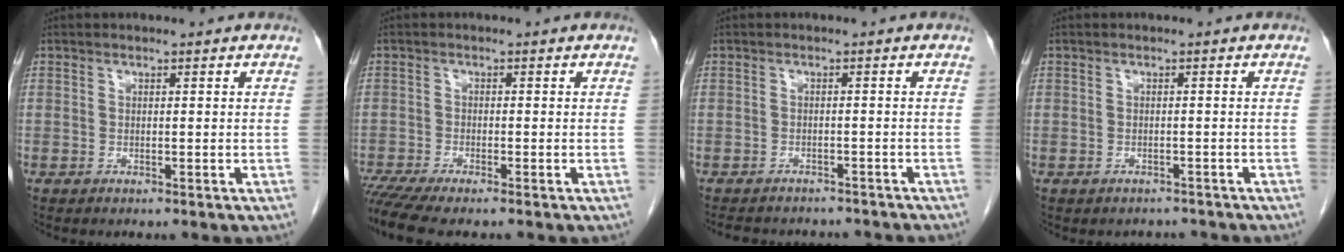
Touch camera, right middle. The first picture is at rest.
{"total": 5.7, "force": [-4.8, 0.1, 3.1], "torque": [-0.052, -0.014, -0.084]}
{"total": 10.7, "force": [-9.6, 3.4, 3.3], "torque": [-0.060, 0.005, -0.110]}
{"total": 2.4, "force": [-2.1, 1.1, -0.1], "torque": [0.002, 0.002, -0.029]}